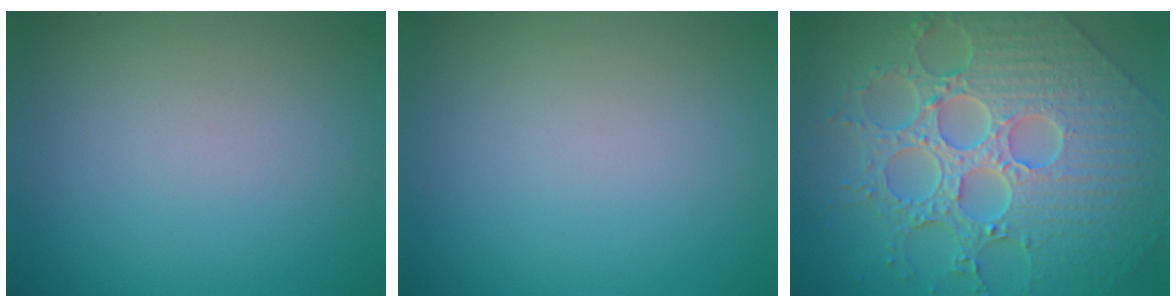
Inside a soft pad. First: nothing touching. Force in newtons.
{"total": 0.0}
{"total": 9.8, "press": 7.1, "slide": 6.8}